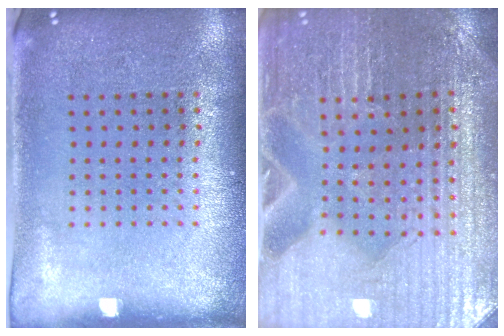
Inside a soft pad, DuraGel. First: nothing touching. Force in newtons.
{"total": 2.9, "press": 2.8, "slide": 0.3}